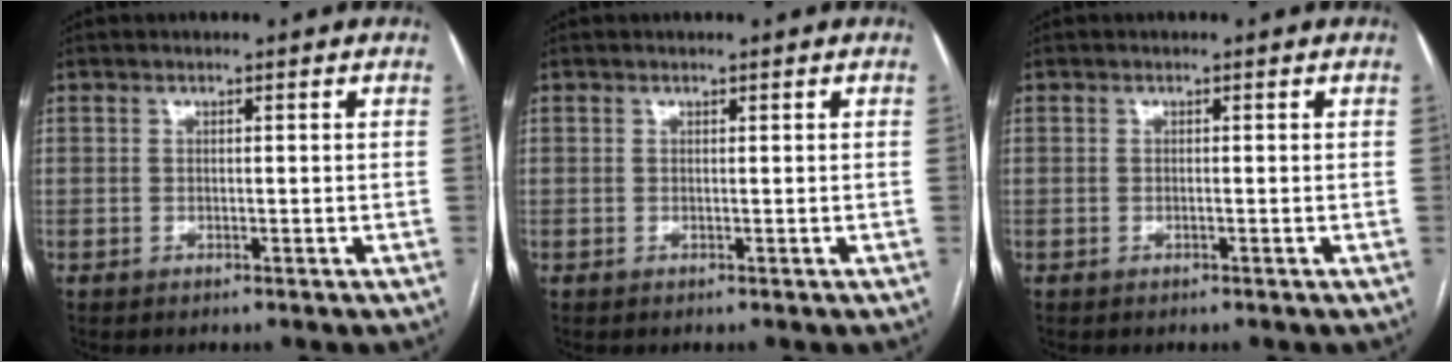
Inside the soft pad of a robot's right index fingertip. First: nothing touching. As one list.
[{"total": 0.0}, {"total": 0.0}]